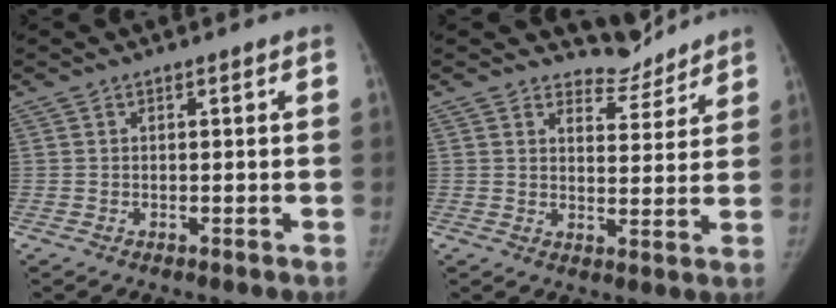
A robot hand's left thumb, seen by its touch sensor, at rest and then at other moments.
{"total": 5.4, "force": [5.1, 1.6, -0.6], "torque": [0.036, -0.054, 0.076]}